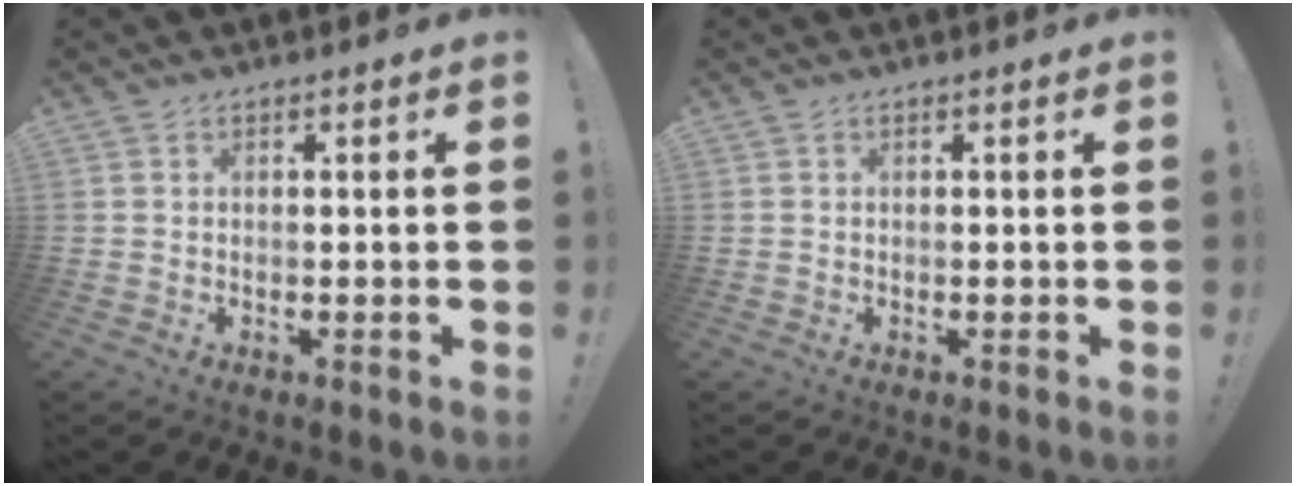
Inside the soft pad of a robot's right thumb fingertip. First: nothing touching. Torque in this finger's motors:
{"motor_torque": [-0.04, 0.04, 0.03, -0.03, 0.01]}